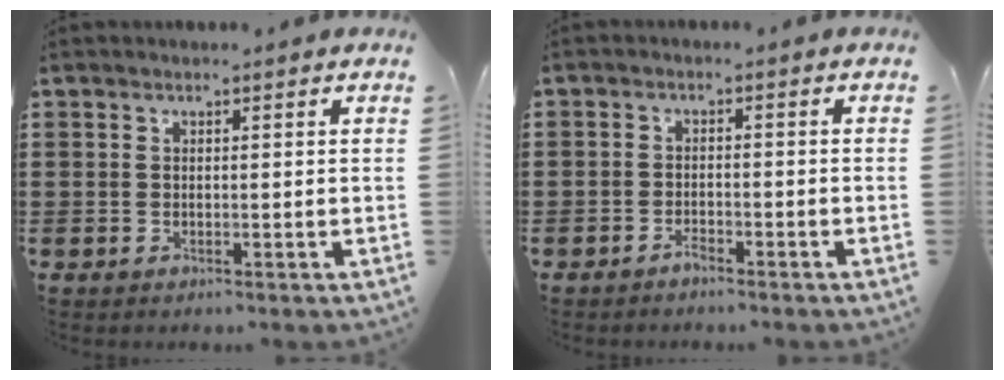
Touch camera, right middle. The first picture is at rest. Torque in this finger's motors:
{"motor_torque": [1.12, 1.02, -0.34, -0.21]}